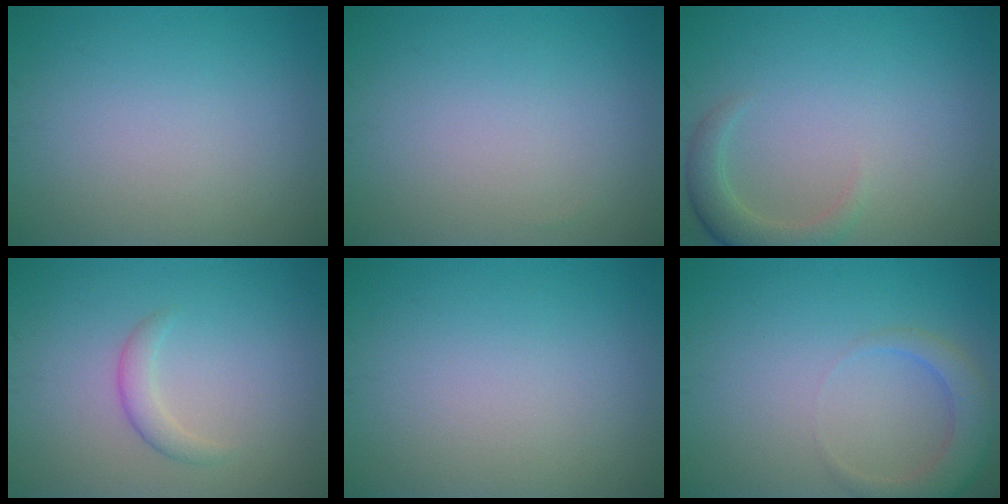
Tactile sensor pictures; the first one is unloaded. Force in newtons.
{"total": 0.0}
{"total": 2.7, "press": 2.6, "slide": 0.5}
{"total": 1.6, "press": 1.6, "slide": 0.1}
{"total": 0.0}
{"total": 3.2, "press": 3.2, "slide": 0.4}